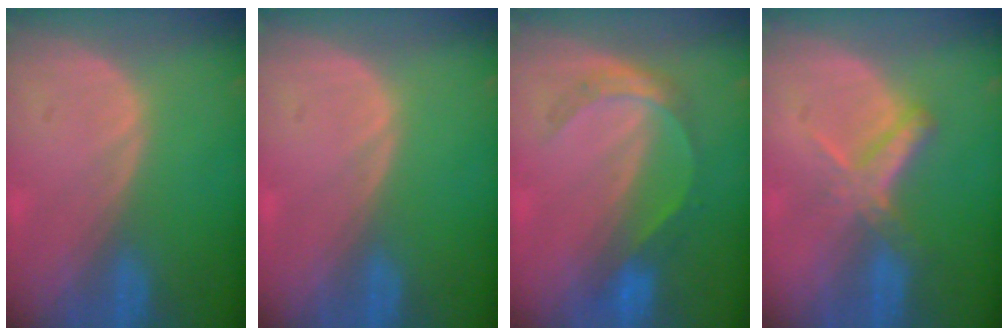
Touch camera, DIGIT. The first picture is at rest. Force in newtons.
{"total": 0.0}
{"total": 5.1, "press": 4.9, "slide": 1.4}
{"total": 5.4, "press": 4.9, "slide": 2.2}